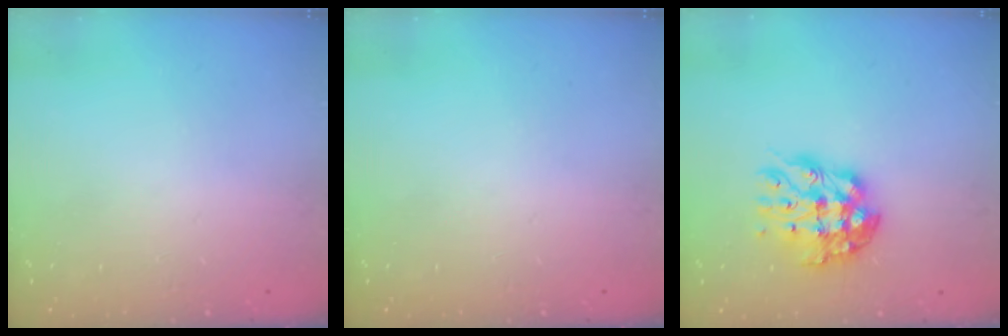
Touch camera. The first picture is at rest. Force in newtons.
{"total": 0.0}
{"total": 11.8, "press": 11.7, "slide": 1.2}